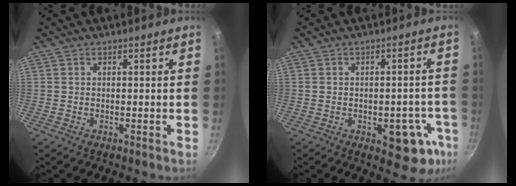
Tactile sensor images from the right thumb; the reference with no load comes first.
{"total": 10.5, "force": [-4.0, 5.6, 8.0], "torque": [-0.038, 0.021, -0.046]}